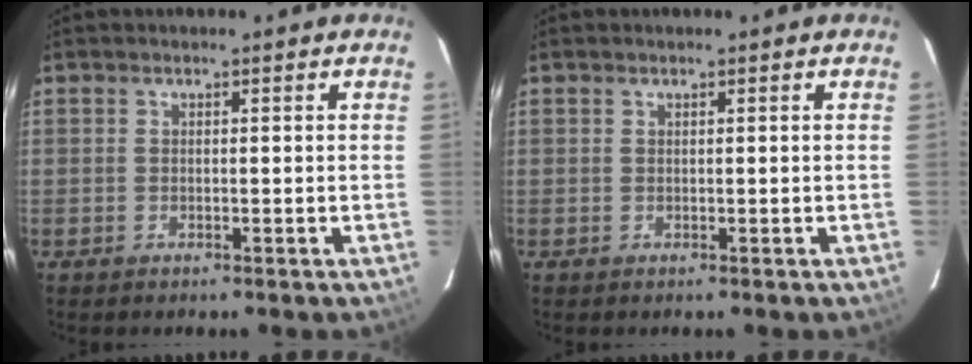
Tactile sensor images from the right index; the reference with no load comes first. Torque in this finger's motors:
{"motor_torque": [0.09, 0.21, 0.03, 0.01]}